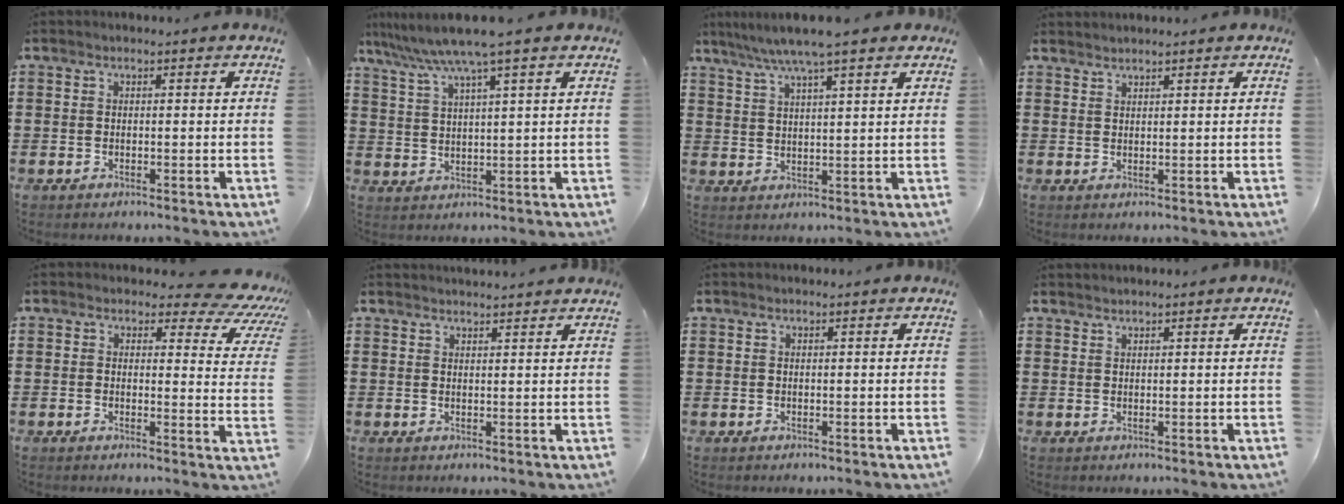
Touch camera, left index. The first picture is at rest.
{"total": 6.7, "force": [4.9, -0.4, 4.5], "torque": [-0.102, -0.021, 0.082]}
{"total": 6.2, "force": [5.0, -0.1, 3.7], "torque": [-0.085, -0.014, 0.086]}
{"total": 1.3, "force": [1.3, -0.1, -0.1], "torque": [0.000, -0.001, 0.026]}
{"total": 3.6, "force": [2.6, 1.6, 2.0], "torque": [-0.038, -0.016, 0.040]}
{"total": 1.6, "force": [1.6, 0.0, -0.2], "torque": [-0.001, -0.001, 0.032]}
{"total": 0.0}
{"total": 1.0, "force": [1.0, 0.0, 0.0], "torque": [-0.003, -0.002, 0.021]}